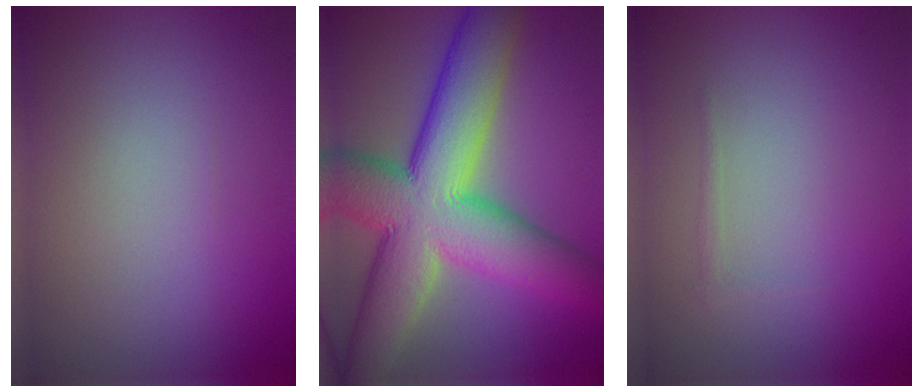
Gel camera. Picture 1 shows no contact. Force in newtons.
{"total": 14.1, "press": 14.1, "slide": 0.8}
{"total": 0.5, "press": 0.5, "slide": 0.0}